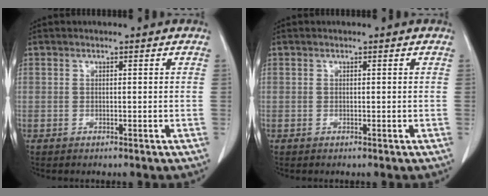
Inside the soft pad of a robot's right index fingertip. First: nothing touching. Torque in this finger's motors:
{"motor_torque": [0.00, 0.00, 0.00, 0.00]}